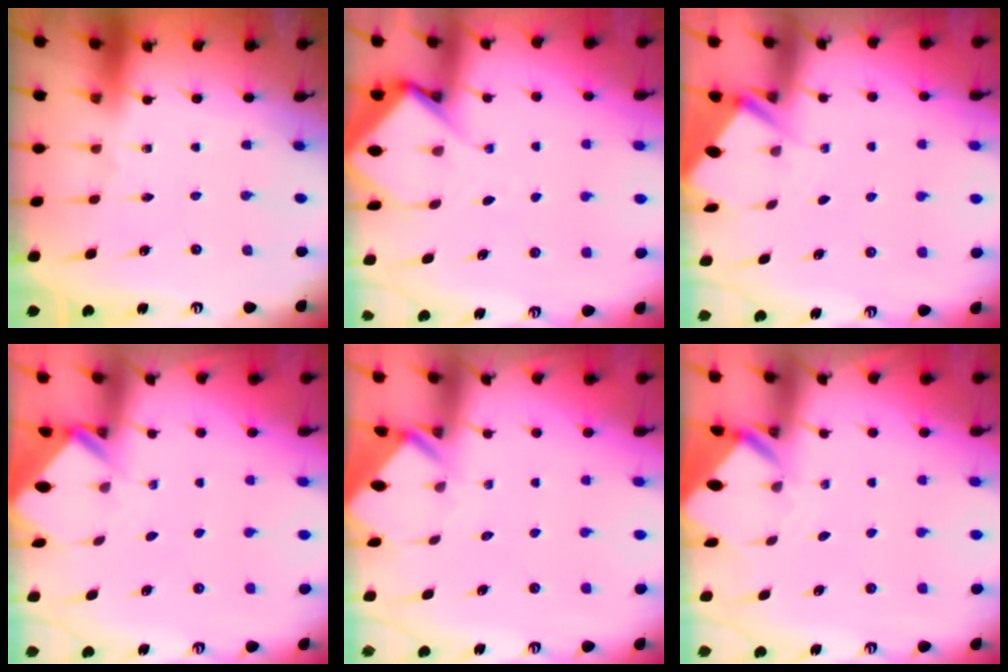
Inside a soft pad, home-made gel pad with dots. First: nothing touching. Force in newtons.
{"total": 6.0, "press": 5.9, "slide": 0.8}
{"total": 2.9, "press": 2.8, "slide": 0.4}
{"total": 2.6, "press": 2.6, "slide": 0.2}
{"total": 2.8, "press": 2.8, "slide": 0.1}
{"total": 3.3, "press": 3.3, "slide": 0.1}